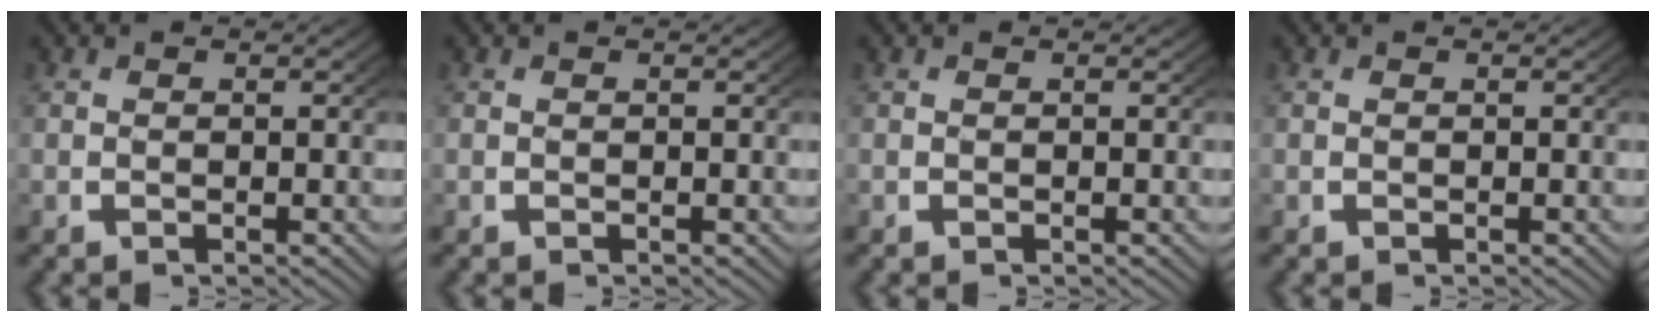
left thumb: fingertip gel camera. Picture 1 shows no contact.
{"total": 0.0}
{"total": 0.0}
{"total": 0.0}